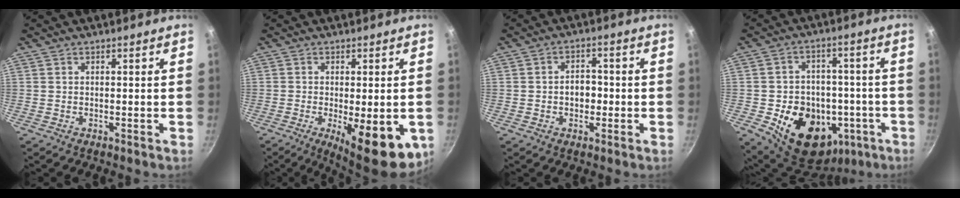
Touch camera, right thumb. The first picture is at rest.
{"total": 13.2, "force": [-3.8, 4.4, 11.8], "torque": [-0.139, -0.008, -0.043]}
{"total": 4.4, "force": [-0.7, 3.2, 2.9], "torque": [-0.019, 0.012, -0.011]}
{"total": 20.0, "force": [-6.4, 14.9, 11.6], "torque": [-0.147, 0.034, -0.074]}